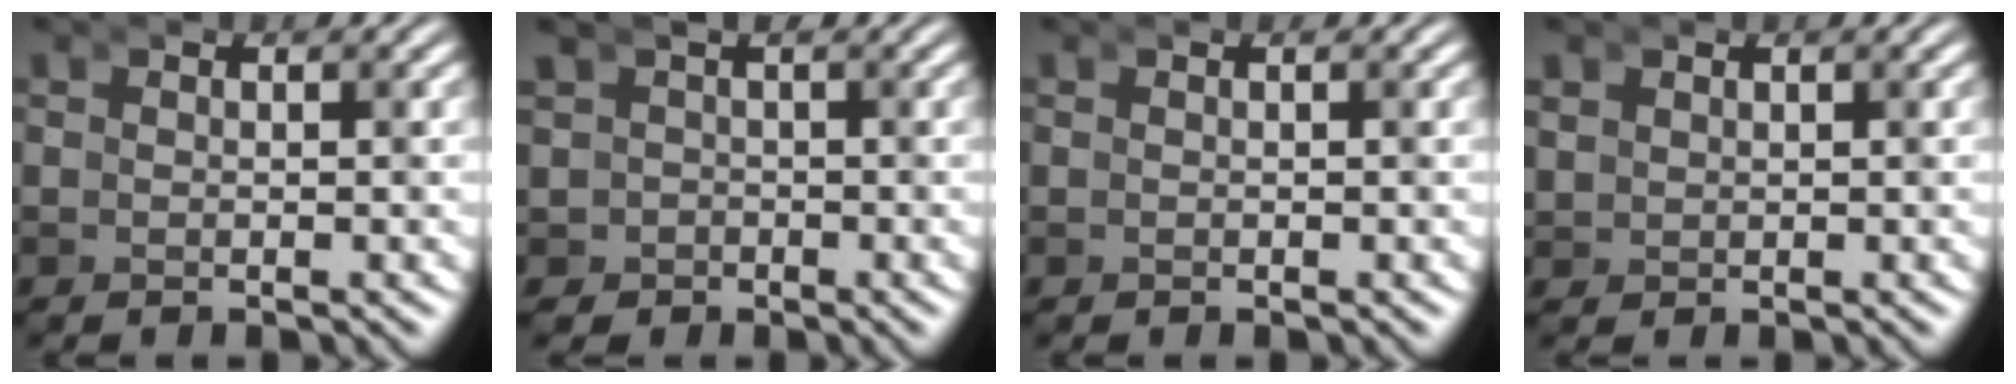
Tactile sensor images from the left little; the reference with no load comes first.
{"total": 4.3, "force": [-1.2, 4.0, 0.8], "torque": [-0.052, -0.023, -0.024]}
{"total": 0.0}
{"total": 1.4, "force": [0.7, 1.1, 0.5], "torque": [-0.025, -0.002, 0.020]}